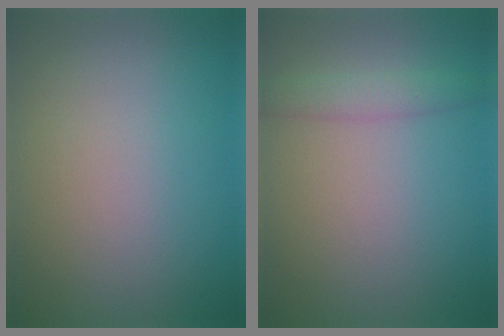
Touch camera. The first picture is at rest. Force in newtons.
{"total": 2.0, "press": 2.0, "slide": 0.0}